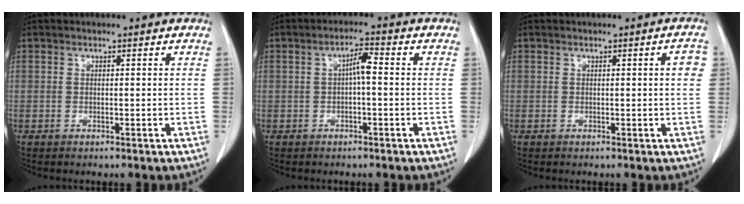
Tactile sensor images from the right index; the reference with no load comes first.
{"total": 3.0, "force": [0.0, 0.5, 3.0], "torque": [-0.051, 0.010, 0.000]}
{"total": 2.1, "force": [0.4, 0.2, 2.1], "torque": [-0.021, 0.005, 0.005]}